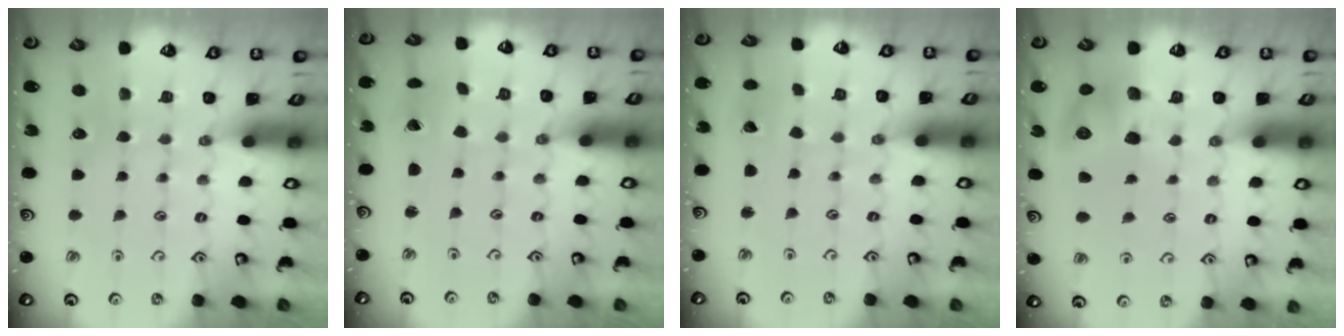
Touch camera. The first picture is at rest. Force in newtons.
{"total": 0.7, "press": 0.7, "slide": 0.1}
{"total": 2.7, "press": 2.7, "slide": 0.2}
{"total": 8.2, "press": 8.1, "slide": 1.2}